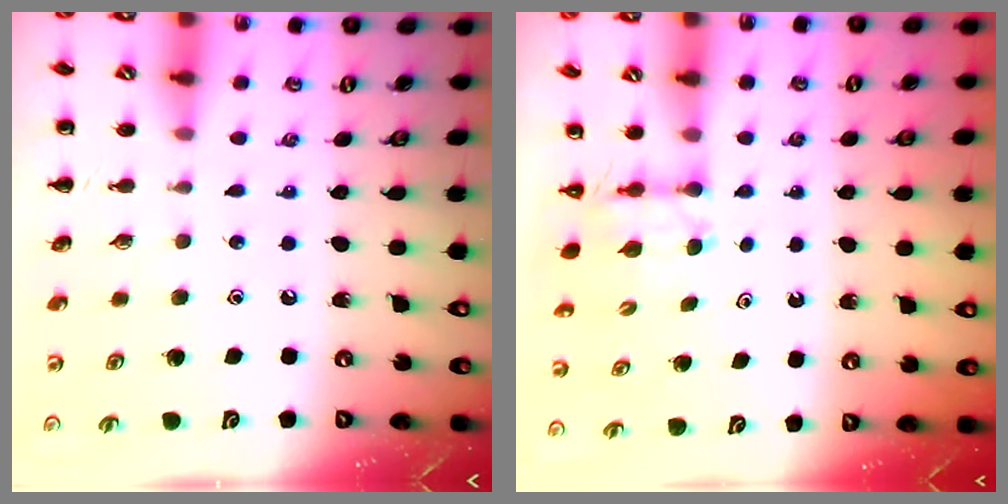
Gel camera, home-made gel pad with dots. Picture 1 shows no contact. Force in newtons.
{"total": 2.8, "press": 2.6, "slide": 1.1}